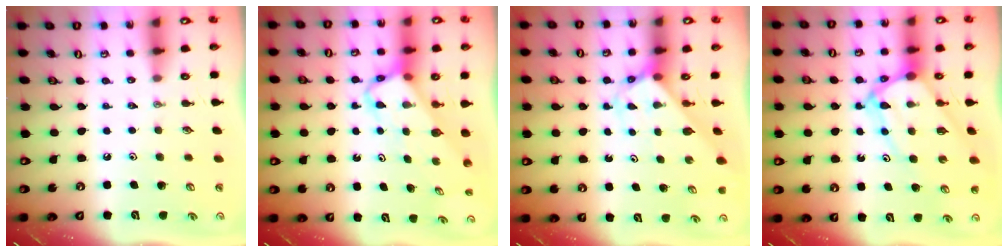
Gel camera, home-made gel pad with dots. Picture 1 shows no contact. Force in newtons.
{"total": 3.9, "press": 3.8, "slide": 0.2}
{"total": 3.0, "press": 3.0, "slide": 0.1}
{"total": 11.2, "press": 11.1, "slide": 1.1}